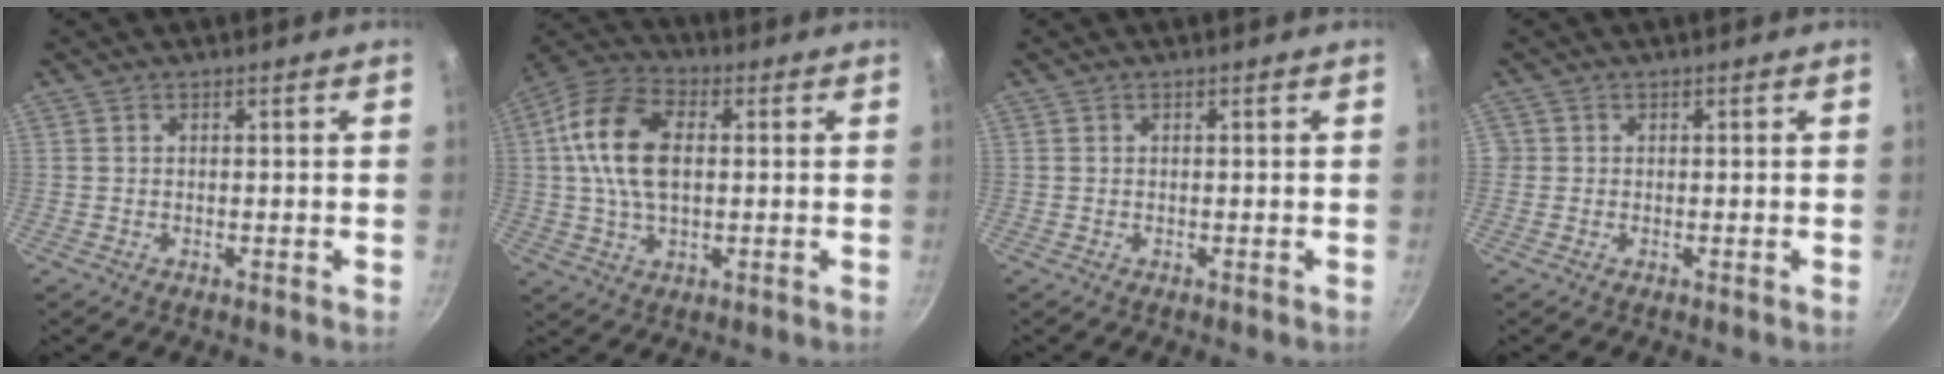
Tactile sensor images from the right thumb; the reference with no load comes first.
{"total": 14.3, "force": [1.5, 8.7, 11.2], "torque": [-0.197, 0.019, 0.014]}
{"total": 0.0}
{"total": 0.8, "force": [0.0, 0.8, 0.0], "torque": [0.006, 0.002, -0.002]}